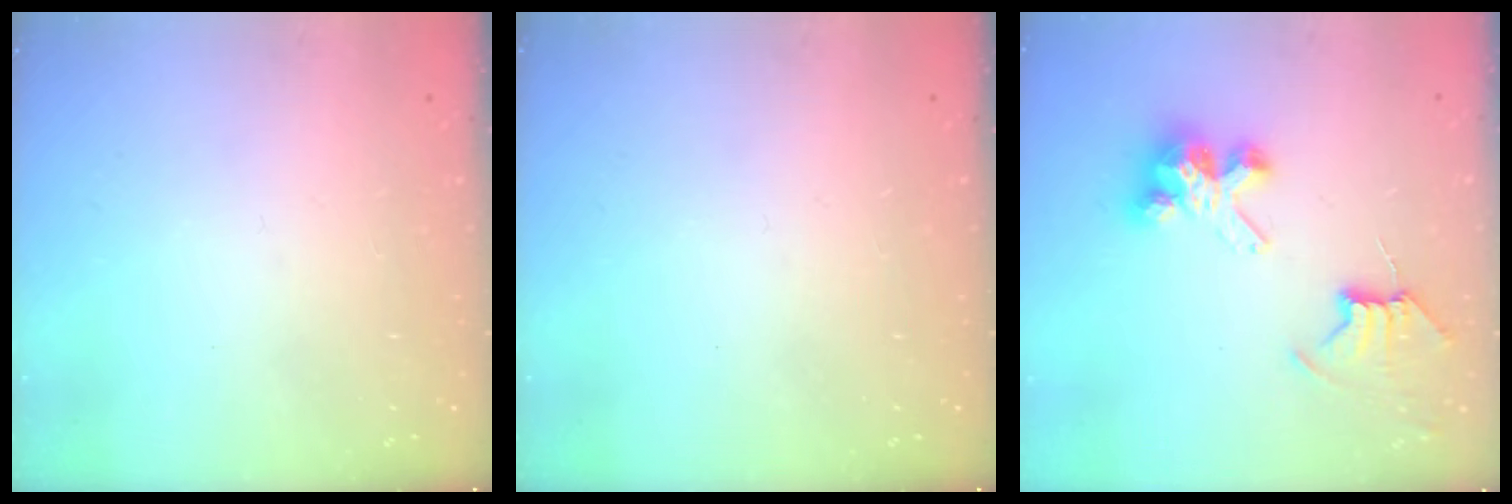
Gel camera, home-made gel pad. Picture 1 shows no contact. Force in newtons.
{"total": 0.0}
{"total": 8.2, "press": 8.2, "slide": 0.5}